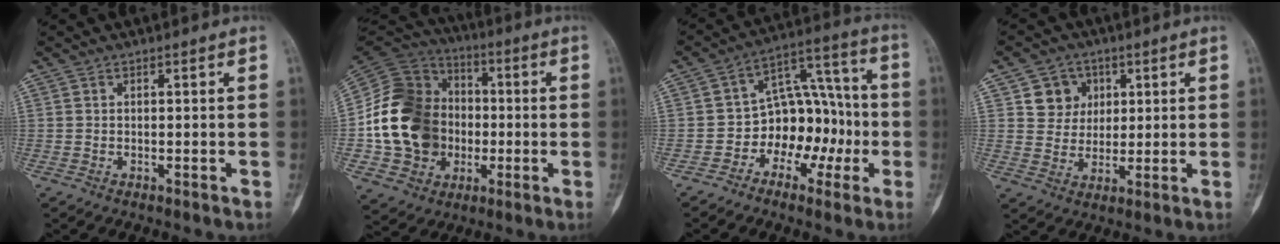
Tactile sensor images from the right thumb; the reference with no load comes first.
{"total": 21.0, "force": [-1.8, 17.7, 11.2], "torque": [-0.176, 0.027, -0.026]}
{"total": 12.2, "force": [-3.4, 9.0, 7.5], "torque": [-0.052, 0.060, -0.061]}
{"total": 7.1, "force": [2.8, 6.5, -0.1], "torque": [0.033, -0.001, 0.047]}